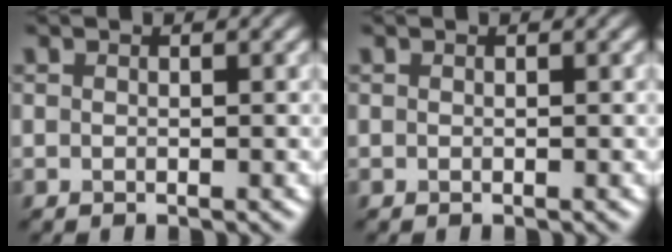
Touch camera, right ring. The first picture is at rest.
{"total": 0.0}